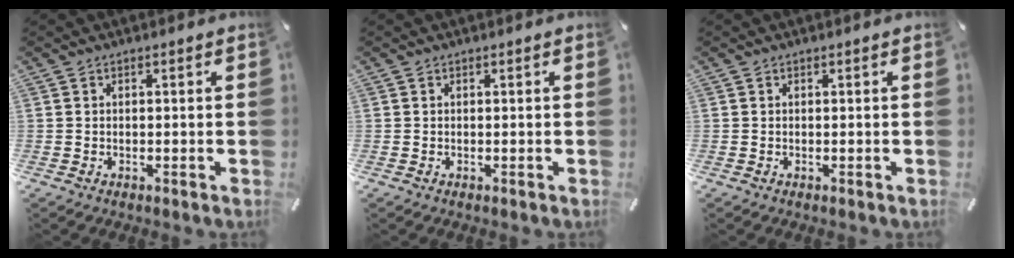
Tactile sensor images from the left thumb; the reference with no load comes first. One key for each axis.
{"total": 0.0}
{"total": 0.0}